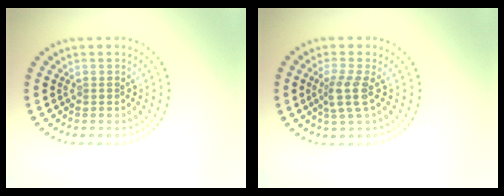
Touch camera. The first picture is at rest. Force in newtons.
{"total": 2.3, "press": 1.8, "slide": 1.4}